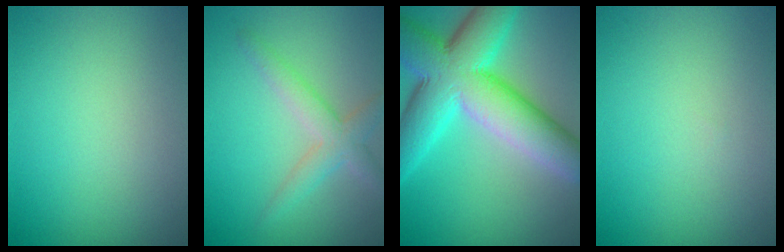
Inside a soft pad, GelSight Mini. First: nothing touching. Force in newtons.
{"total": 3.1, "press": 3.1, "slide": 0.1}
{"total": 12.4, "press": 12.4, "slide": 0.3}
{"total": 0.0}